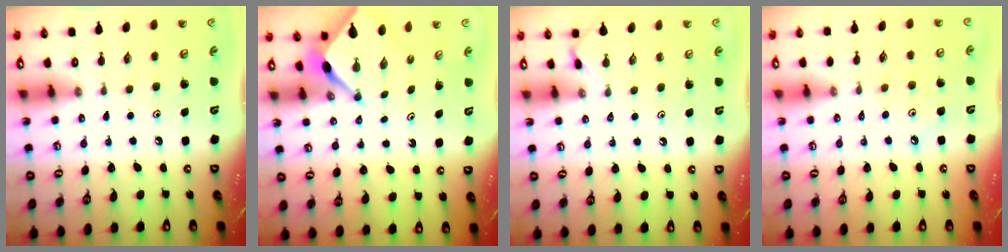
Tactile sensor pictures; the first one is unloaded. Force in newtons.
{"total": 2.6, "press": 2.5, "slide": 0.3}
{"total": 2.1, "press": 2.0, "slide": 0.5}
{"total": 3.8, "press": 3.8, "slide": 0.7}